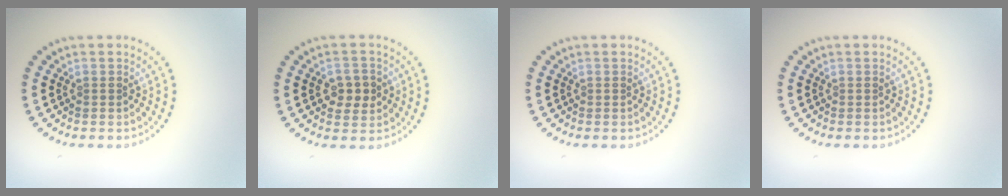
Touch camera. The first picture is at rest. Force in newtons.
{"total": 2.6, "press": 2.6, "slide": 0.2}
{"total": 0.0}
{"total": 0.0}